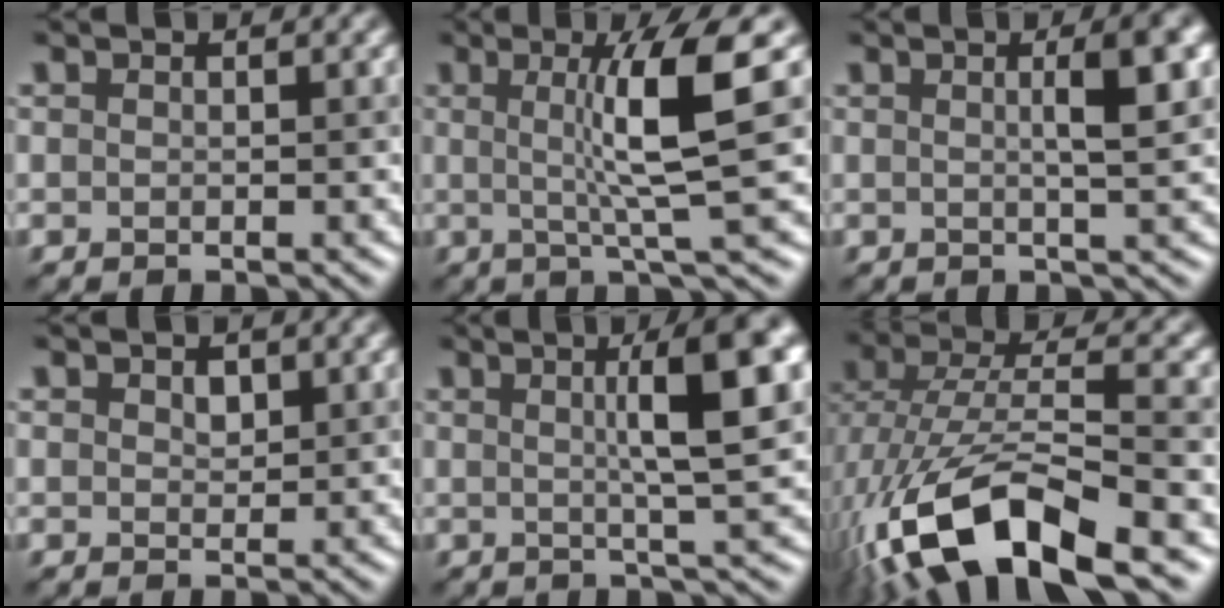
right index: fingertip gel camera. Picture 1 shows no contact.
{"total": 7.1, "force": [1.1, 0.7, 7.0], "torque": [-0.108, 0.009, 0.019]}
{"total": 4.2, "force": [0.7, 0.8, 4.1], "torque": [-0.050, 0.008, 0.005]}
{"total": 1.2, "force": [0.5, 0.8, 0.7], "torque": [-0.011, 0.001, 0.007]}
{"total": 7.7, "force": [1.7, 1.2, 7.5], "torque": [-0.088, 0.016, 0.022]}
{"total": 12.9, "force": [-5.6, 5.5, 10.2], "torque": [-0.205, -0.005, -0.105]}